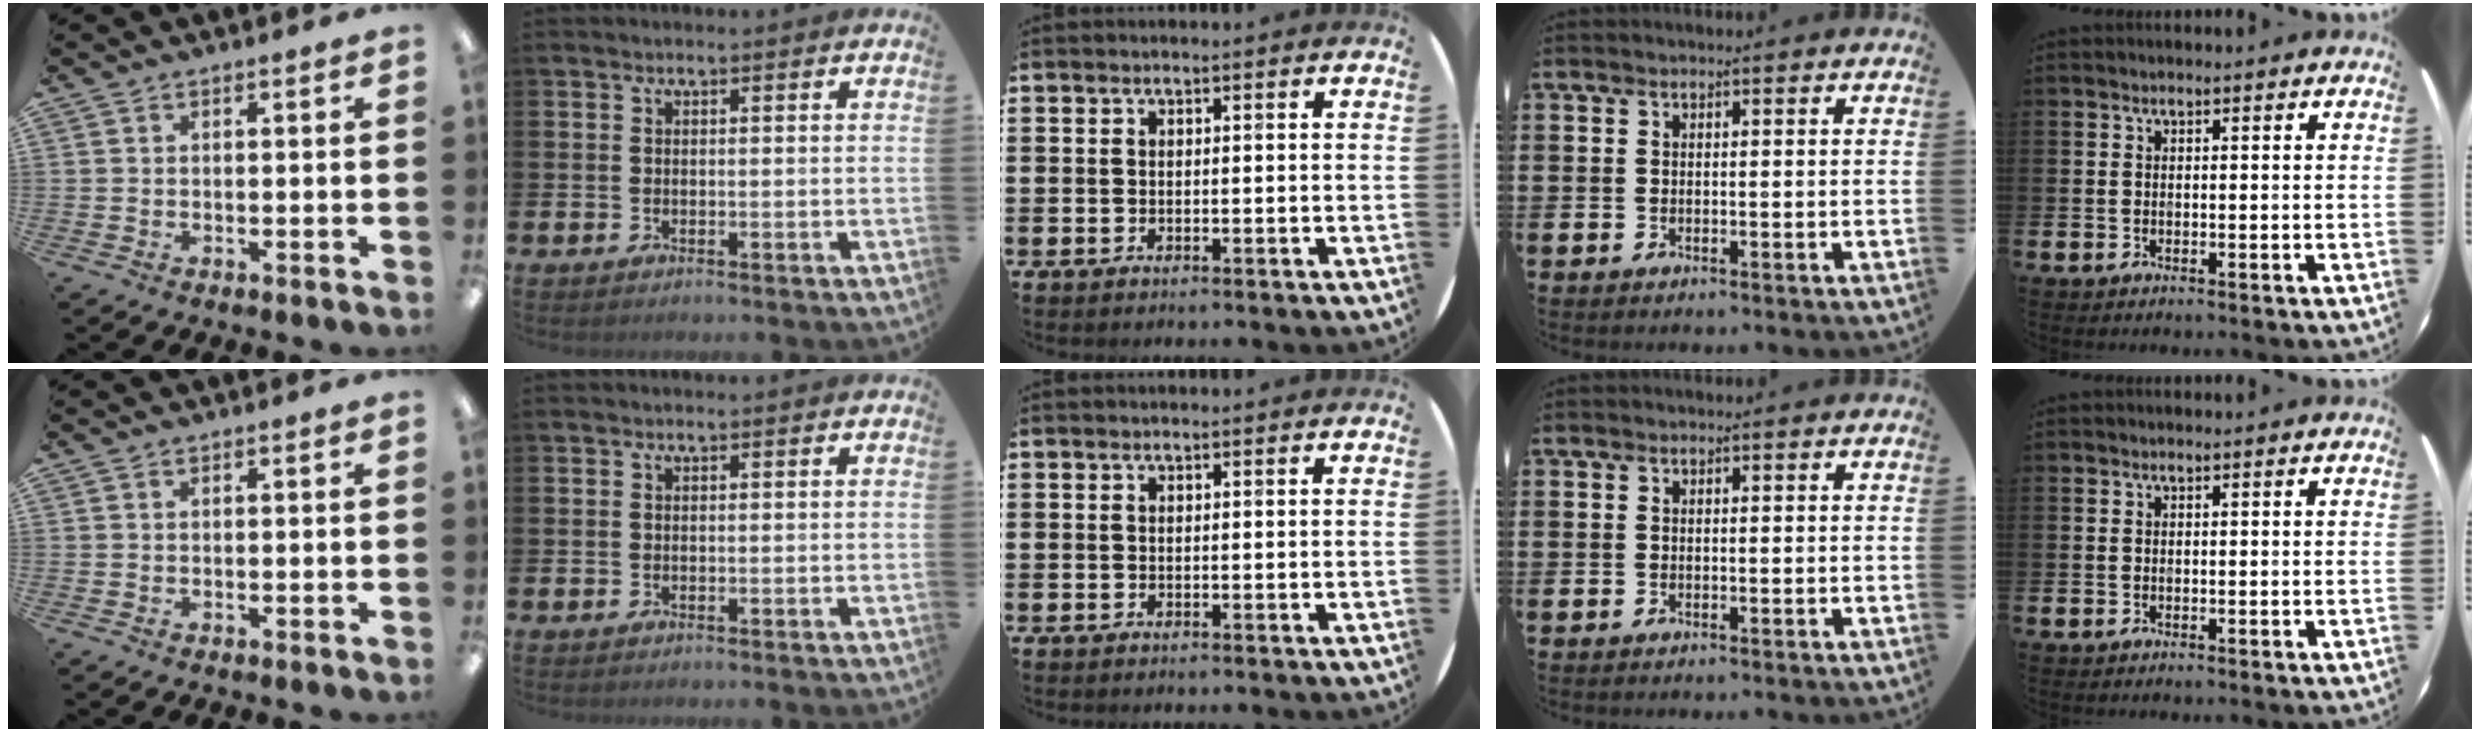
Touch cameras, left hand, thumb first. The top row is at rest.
{}